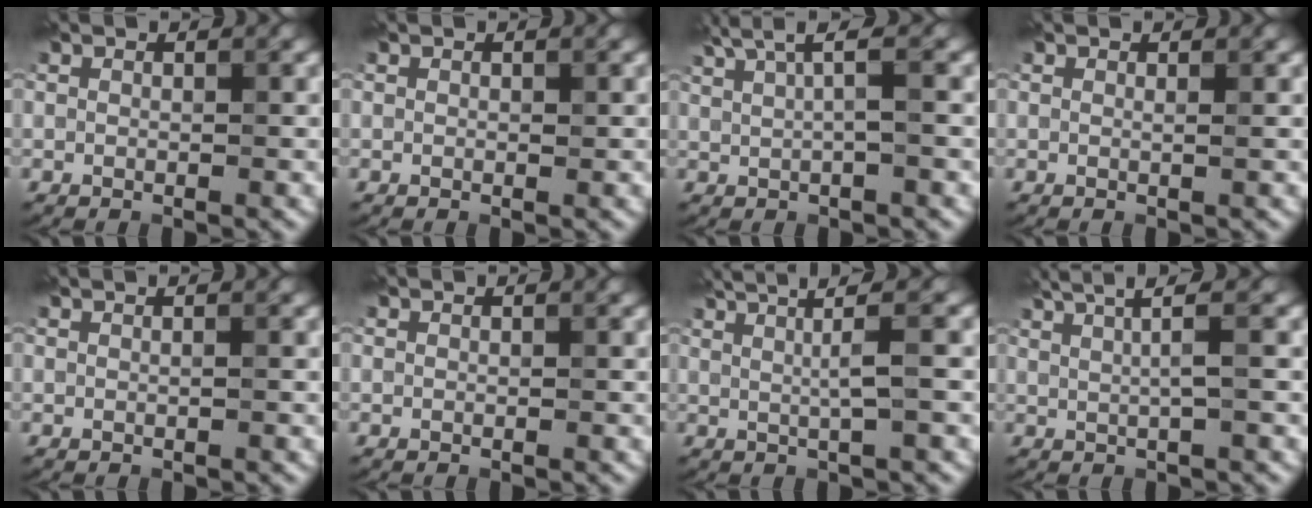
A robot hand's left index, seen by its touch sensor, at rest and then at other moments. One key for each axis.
{"total": 0.0}
{"total": 4.1, "fx": 2.1, "fy": 1.0, "fz": 3.4, "tx": -0.053, "ty": 0.012, "tz": 0.031}
{"total": 0.5, "fx": 0.2, "fy": 0.2, "fz": 0.5, "tx": 0.000, "ty": 0.000, "tz": -0.001}
{"total": 0.7, "fx": 0.2, "fy": 0.3, "fz": 0.7, "tx": -0.008, "ty": 0.002, "tz": -0.004}
{"total": 0.0}
{"total": 4.7, "fx": 1.9, "fy": 0.9, "fz": 4.2, "tx": -0.057, "ty": 0.013, "tz": 0.024}
{"total": 5.0, "fx": 2.4, "fy": 1.4, "fz": 4.2, "tx": -0.047, "ty": 0.016, "tz": 0.018}